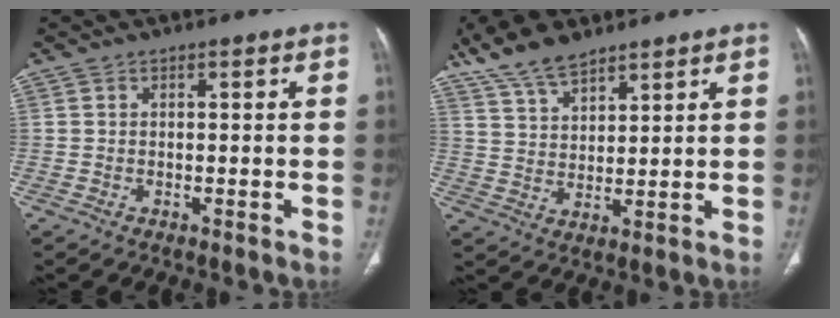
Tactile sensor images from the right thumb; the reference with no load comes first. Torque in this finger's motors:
{"motor_torque": [0.22, 1.96, 0.88, 1.23, 0.05]}